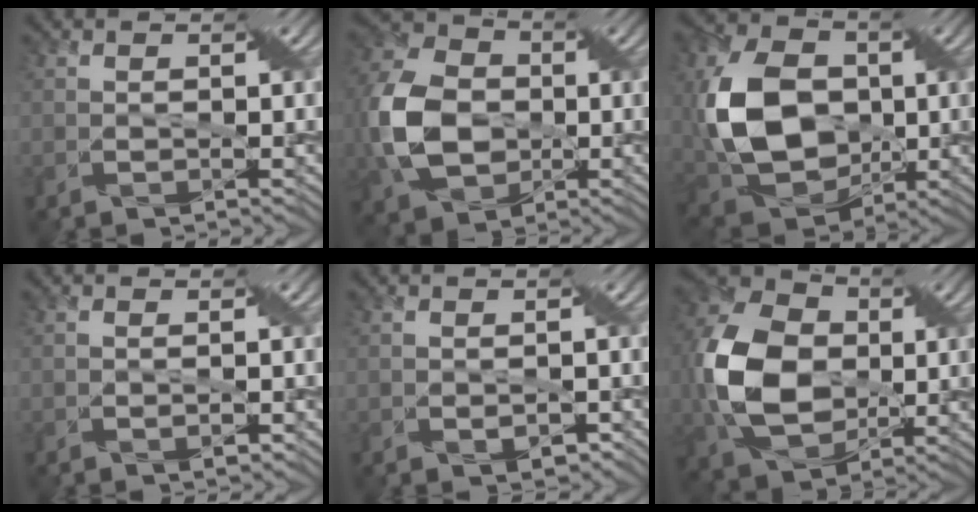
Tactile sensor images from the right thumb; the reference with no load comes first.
{"total": 11.1, "force": [-1.8, 8.3, 7.2], "torque": [-0.200, 0.005, -0.042]}
{"total": 13.2, "force": [-0.1, 9.5, 9.2], "torque": [-0.228, -0.004, 0.000]}
{"total": 1.2, "force": [-0.7, 0.1, 1.0], "torque": [-0.021, -0.010, -0.007]}
{"total": 2.0, "force": [-1.1, 1.3, 1.2], "torque": [-0.025, -0.009, -0.011]}
{"total": 12.9, "force": [-0.9, 9.2, 9.0], "torque": [-0.238, 0.007, -0.019]}